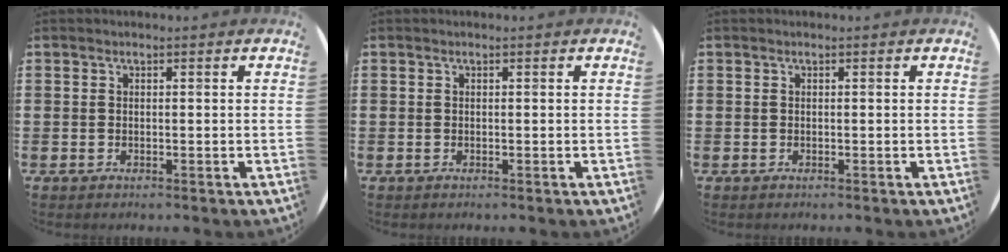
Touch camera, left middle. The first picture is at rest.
{"total": 0.0}
{"total": 0.0}